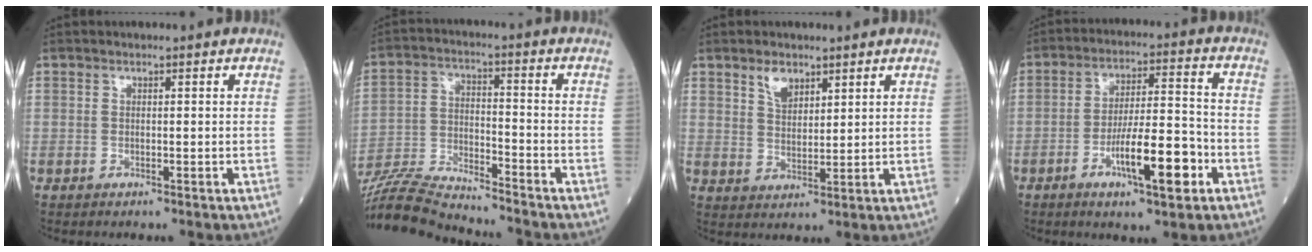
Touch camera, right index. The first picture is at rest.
{"total": 14.6, "force": [-14.1, -0.1, 4.1], "torque": [-0.076, 0.004, -0.251]}
{"total": 4.0, "force": [2.7, 2.0, 2.2], "torque": [-0.042, 0.001, 0.054]}
{"total": 11.3, "force": [-4.7, 1.9, 10.0], "torque": [-0.172, 0.003, -0.076]}